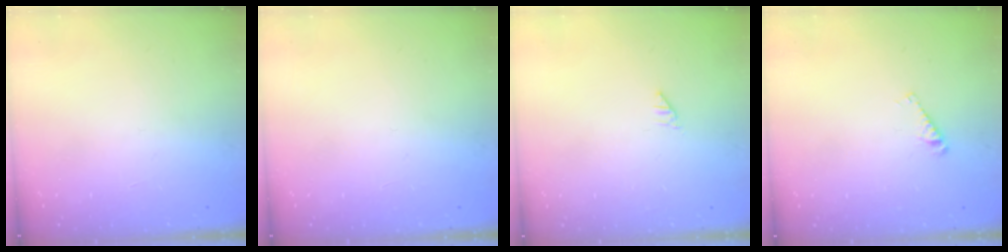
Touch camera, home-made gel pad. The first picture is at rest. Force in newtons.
{"total": 0.0}
{"total": 0.0}
{"total": 3.5, "press": 3.5, "slide": 0.1}